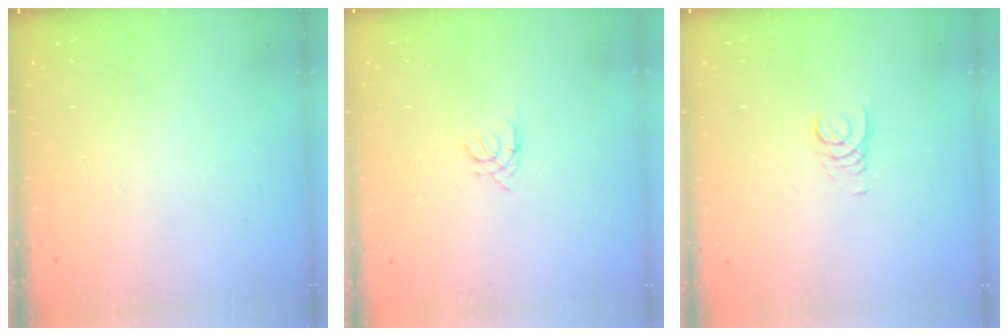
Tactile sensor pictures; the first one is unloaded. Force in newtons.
{"total": 1.7, "press": 1.7, "slide": 0.3}
{"total": 2.7, "press": 2.7, "slide": 0.3}